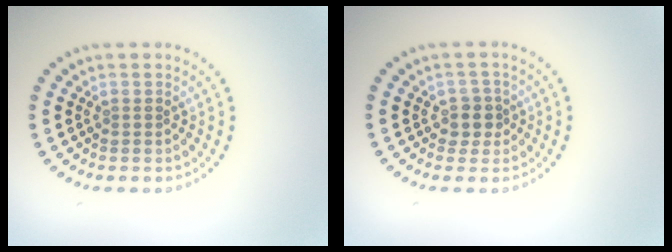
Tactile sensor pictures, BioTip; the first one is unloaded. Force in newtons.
{"total": 1.8, "press": 1.5, "slide": 0.9}